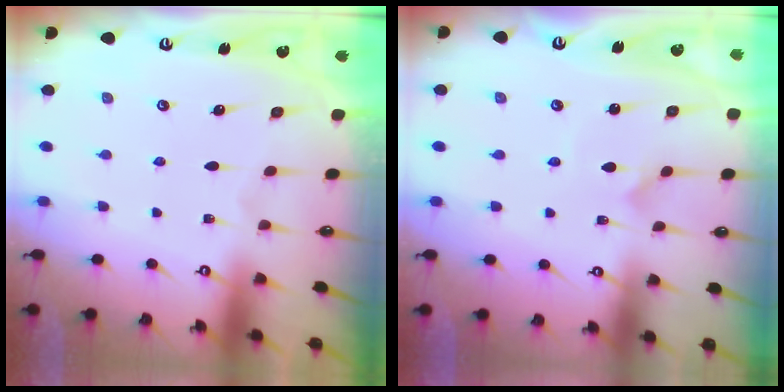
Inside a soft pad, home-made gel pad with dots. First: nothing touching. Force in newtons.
{"total": 1.8, "press": 1.8, "slide": 0.1}